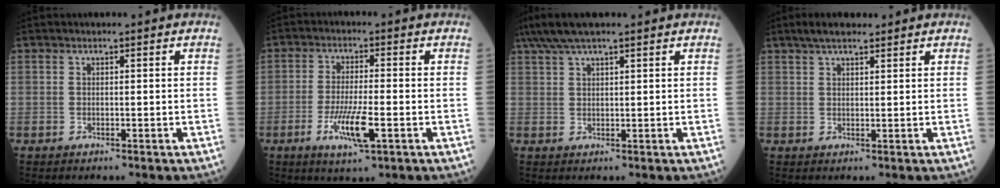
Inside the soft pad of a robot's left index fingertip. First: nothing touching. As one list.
[{"total": 6.9, "force": [-2.7, 0.9, 6.3], "torque": [-0.126, -0.012, -0.046]}, {"total": 6.4, "force": [5.1, 0.7, 3.9], "torque": [-0.078, 0.043, 0.094]}, {"total": 4.2, "force": [3.2, 1.2, 2.4], "torque": [-0.049, 0.018, 0.057]}]